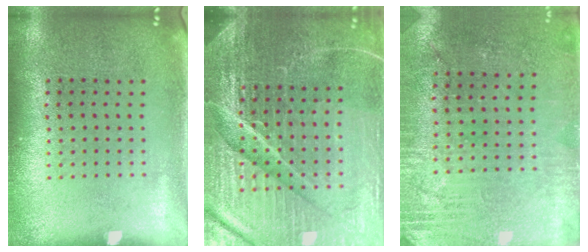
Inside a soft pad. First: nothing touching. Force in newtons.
{"total": 6.3, "press": 5.7, "slide": 2.9}
{"total": 2.8, "press": 2.6, "slide": 1.0}